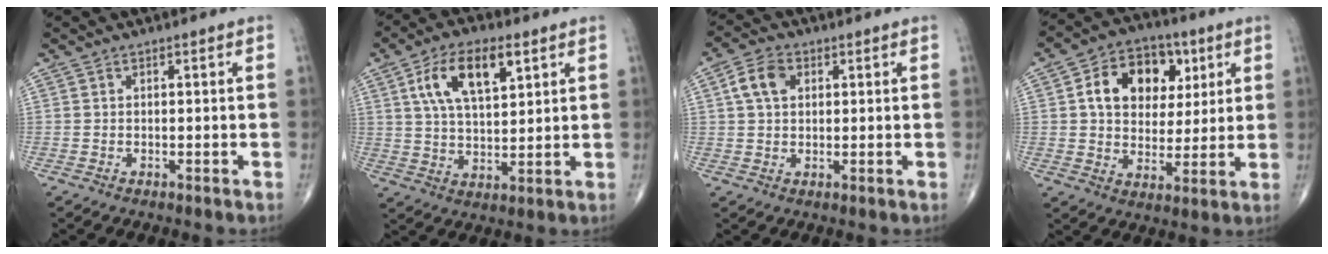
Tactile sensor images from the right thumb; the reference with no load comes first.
{"total": 12.4, "force": [5.1, 5.7, 9.7], "torque": [-0.163, -0.008, 0.094]}
{"total": 5.7, "force": [1.7, 3.9, 3.8], "torque": [-0.066, 0.008, 0.027]}
{"total": 14.7, "force": [4.4, 10.8, 9.0], "torque": [-0.102, 0.001, 0.068]}